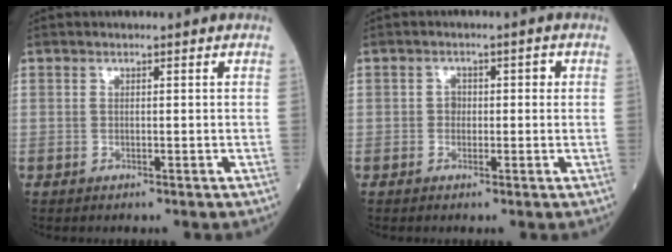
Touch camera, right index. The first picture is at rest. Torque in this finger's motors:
{"motor_torque": [0.50, -0.02, 0.24, 0.05]}